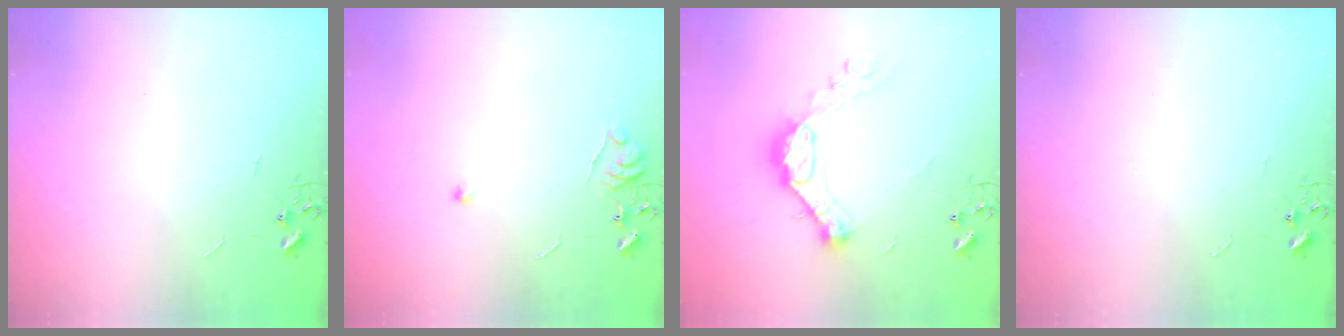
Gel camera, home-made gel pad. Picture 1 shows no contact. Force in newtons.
{"total": 5.7, "press": 5.7, "slide": 0.8}
{"total": 14.4, "press": 14.4, "slide": 1.1}
{"total": 0.0}